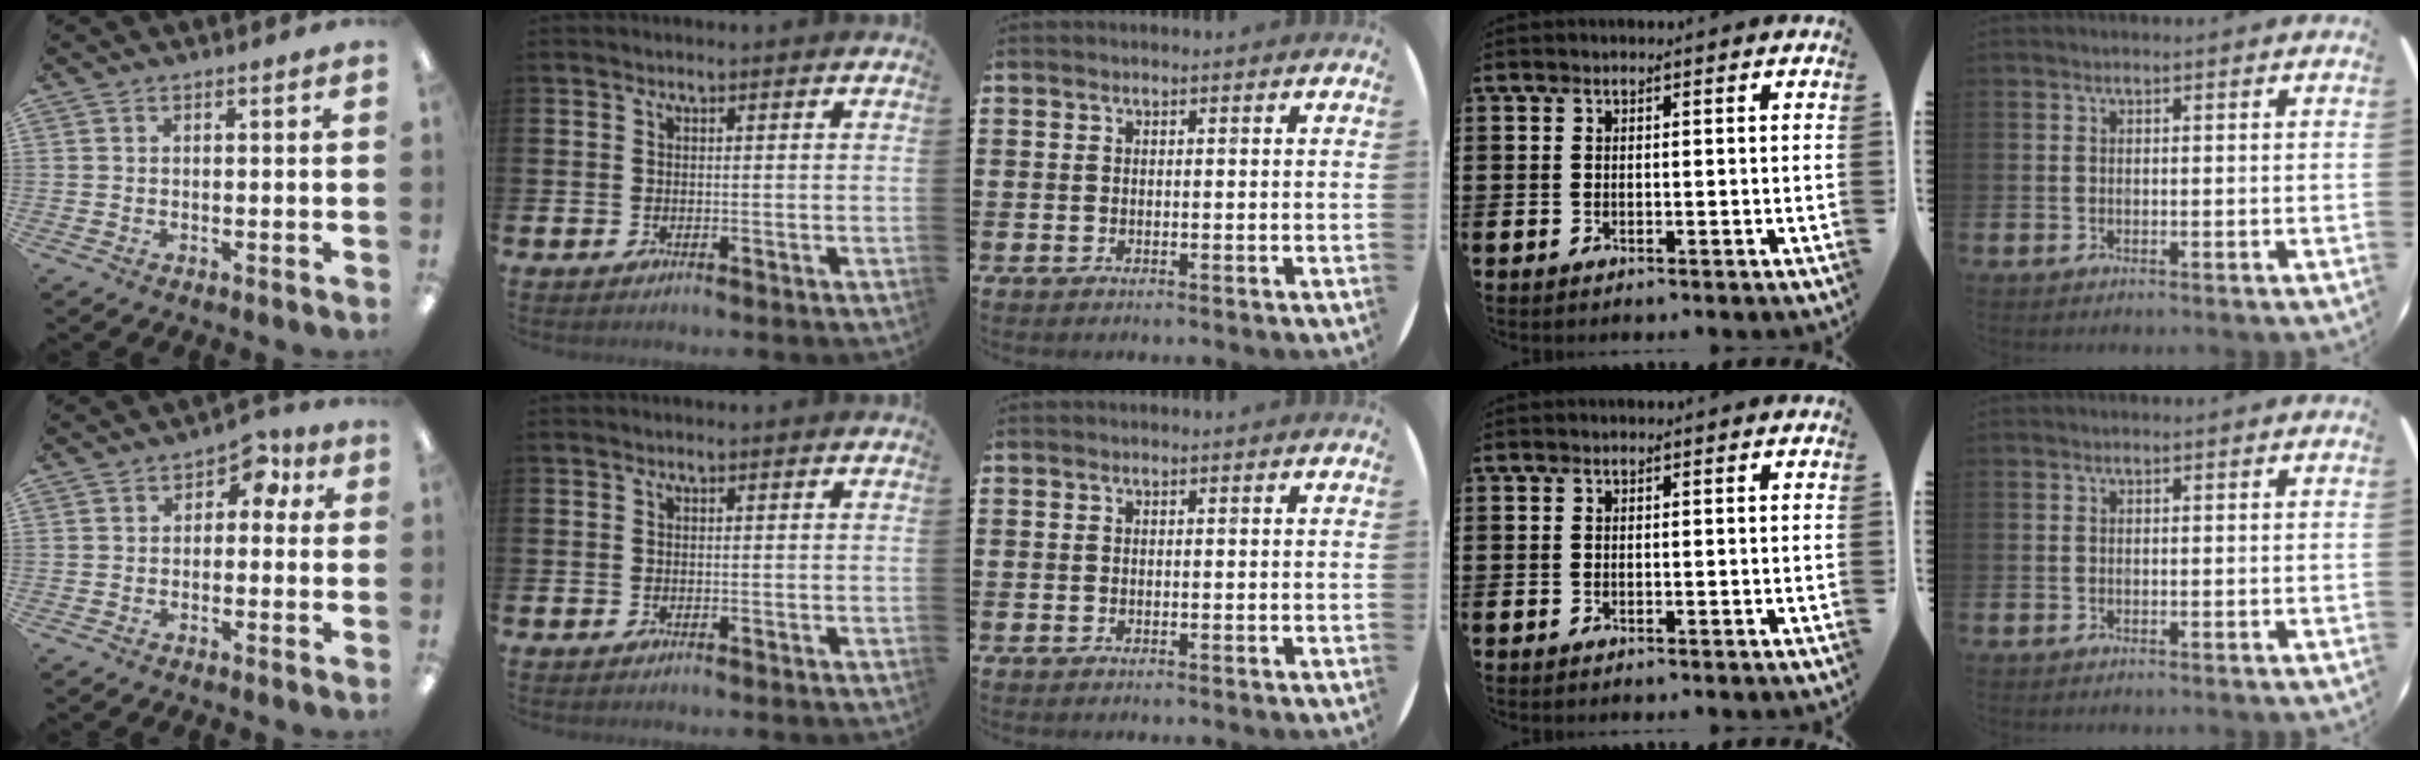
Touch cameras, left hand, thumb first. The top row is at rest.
{"thumb": {"total": 4.5, "force": [0.7, 3.2, 3.1], "torque": [-0.038, 0.006, 0.006]}}